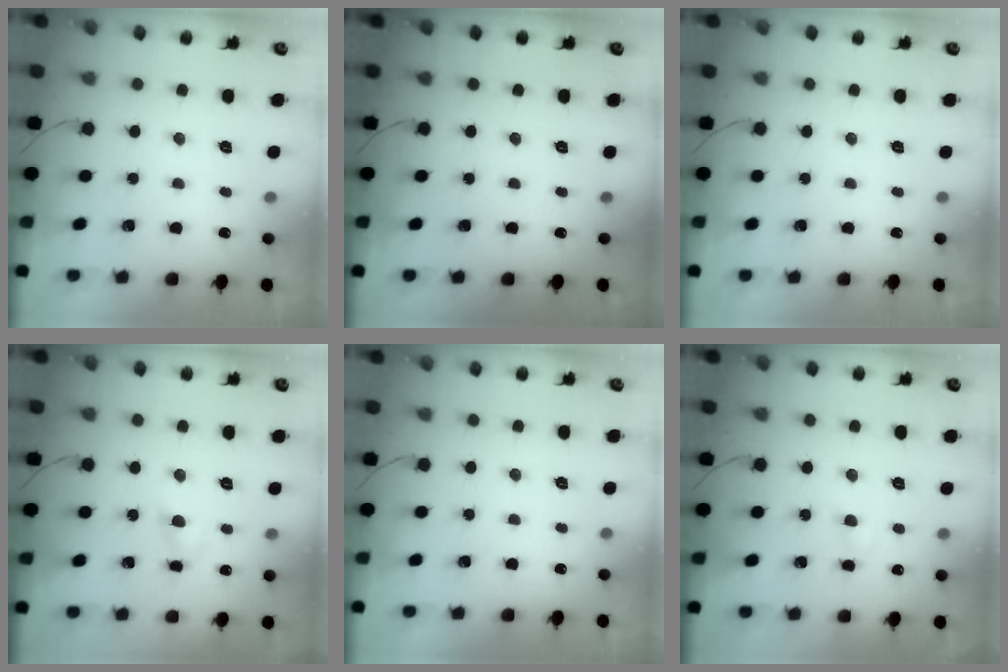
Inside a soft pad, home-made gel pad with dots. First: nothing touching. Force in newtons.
{"total": 0.0}
{"total": 0.0}
{"total": 4.5, "press": 4.3, "slide": 1.3}
{"total": 0.0}
{"total": 2.7, "press": 2.5, "slide": 1.0}